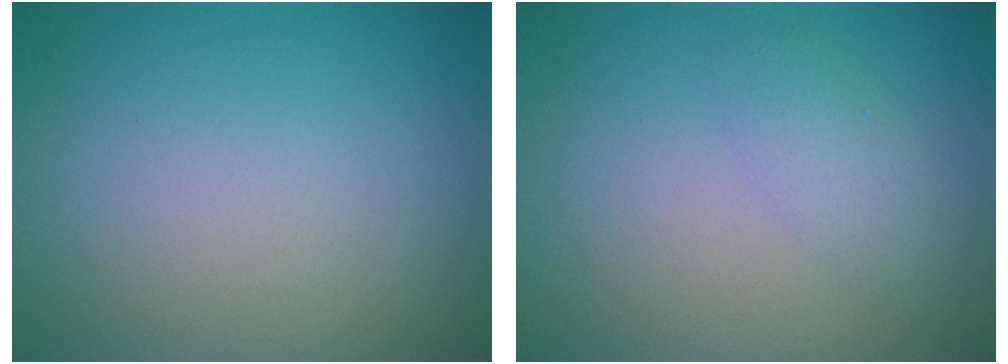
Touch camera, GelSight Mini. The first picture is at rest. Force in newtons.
{"total": 1.9, "press": 1.9, "slide": 0.1}